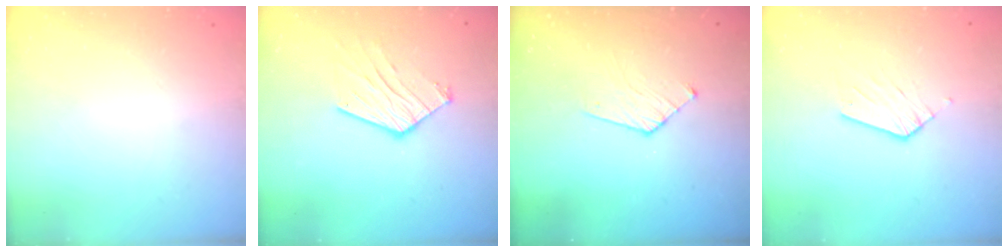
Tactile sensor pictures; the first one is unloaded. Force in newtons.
{"total": 11.2, "press": 11.2, "slide": 0.6}
{"total": 6.6, "press": 6.6, "slide": 0.4}
{"total": 7.6, "press": 7.6, "slide": 0.5}